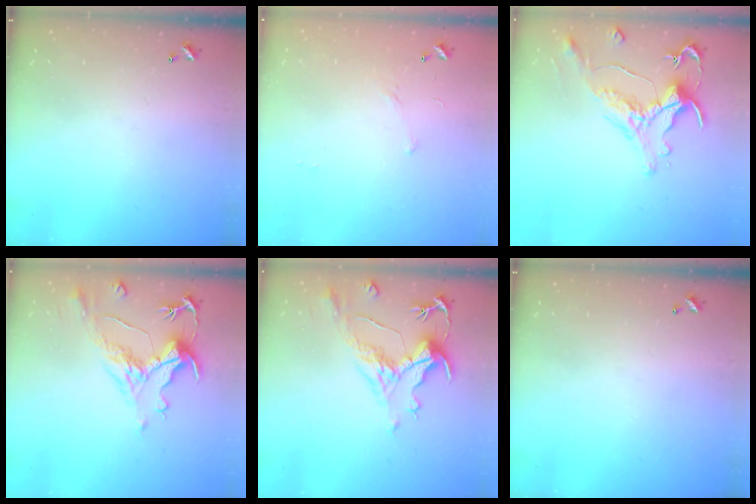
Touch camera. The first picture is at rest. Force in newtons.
{"total": 6.4, "press": 6.3, "slide": 0.7}
{"total": 0.7, "press": 0.1, "slide": 0.7}
{"total": 1.4, "press": 0.2, "slide": 1.4}
{"total": 1.4, "press": 0.2, "slide": 1.4}
{"total": 0.0}